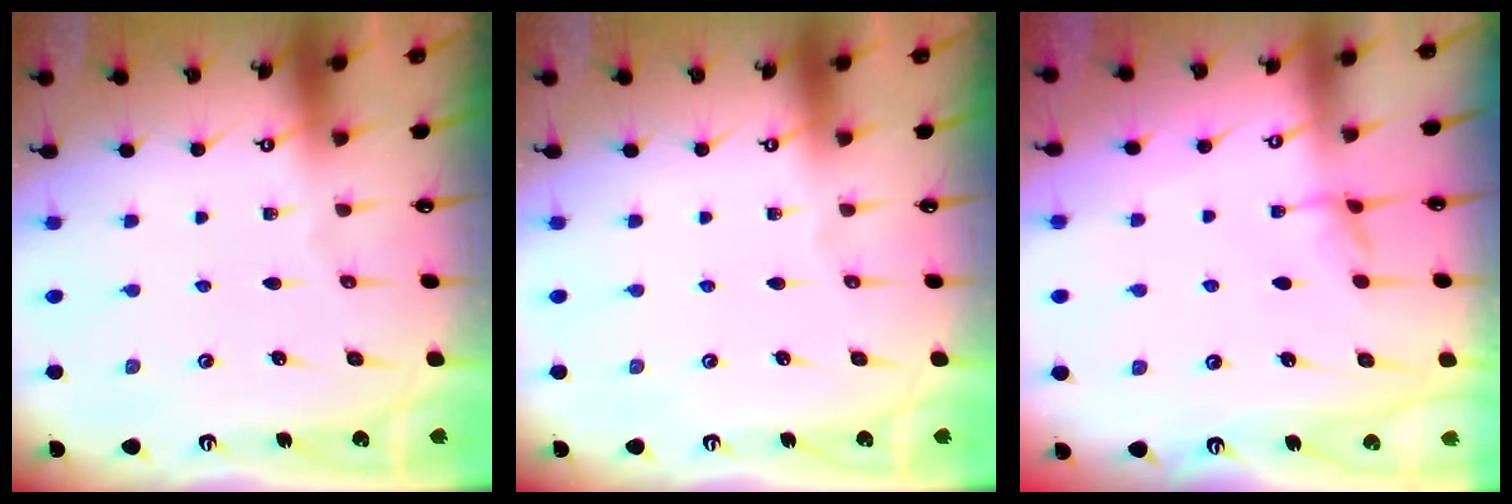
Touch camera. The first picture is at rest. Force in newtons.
{"total": 0.0}
{"total": 2.6, "press": 2.6, "slide": 0.5}